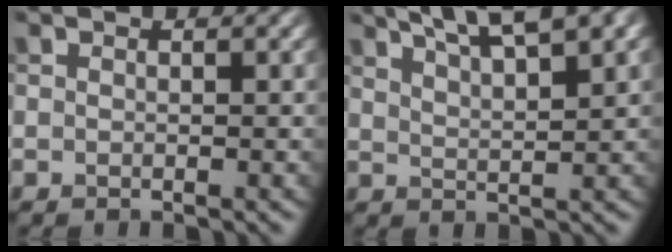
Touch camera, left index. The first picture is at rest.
{"total": 9.5, "force": [6.7, 2.6, 6.2], "torque": [-0.071, 0.031, 0.071]}